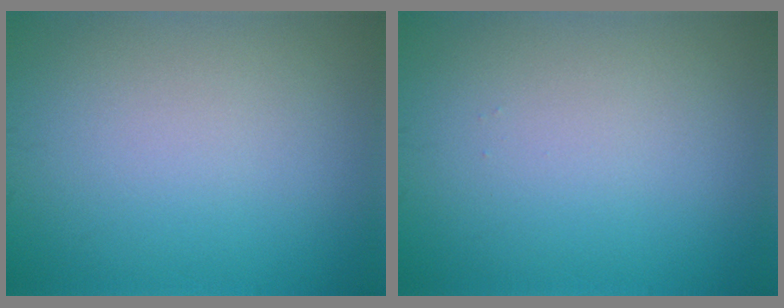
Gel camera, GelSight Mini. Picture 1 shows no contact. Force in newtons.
{"total": 0.0}